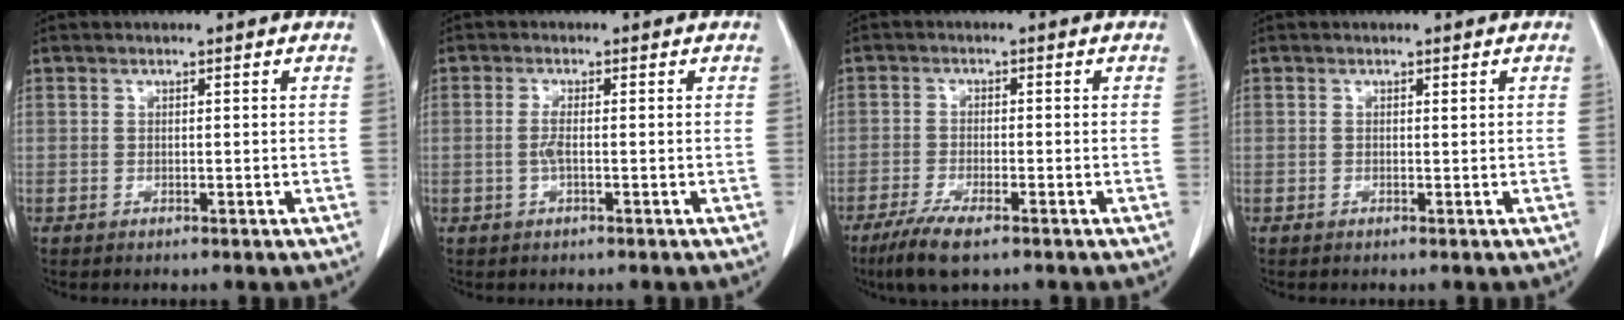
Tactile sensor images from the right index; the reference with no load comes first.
{"total": 2.0, "force": [-0.3, 0.2, 1.9], "torque": [-0.043, 0.001, -0.006]}
{"total": 6.0, "force": [-4.1, 1.1, 4.3], "torque": [-0.084, -0.014, -0.071]}
{"total": 0.0}